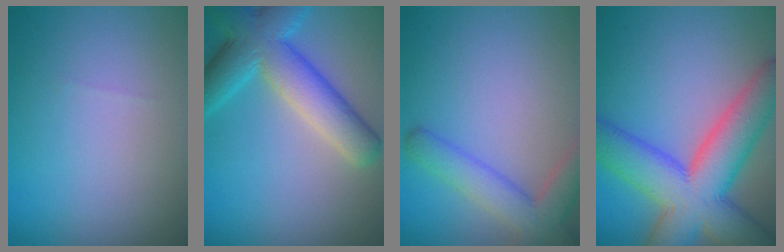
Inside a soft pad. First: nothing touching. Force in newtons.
{"total": 7.3, "press": 7.3, "slide": 0.3}
{"total": 4.7, "press": 4.7, "slide": 0.3}
{"total": 11.3, "press": 11.3, "slide": 0.2}